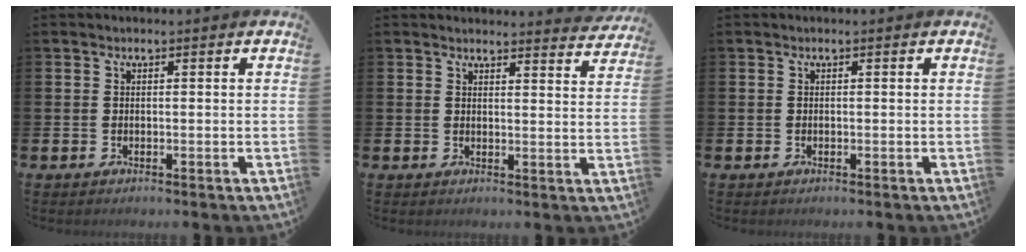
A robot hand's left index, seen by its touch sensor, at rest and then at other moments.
{"total": 3.3, "force": [3.3, 0.3, 0.1], "torque": [0.013, -0.029, 0.055]}
{"total": 0.0}